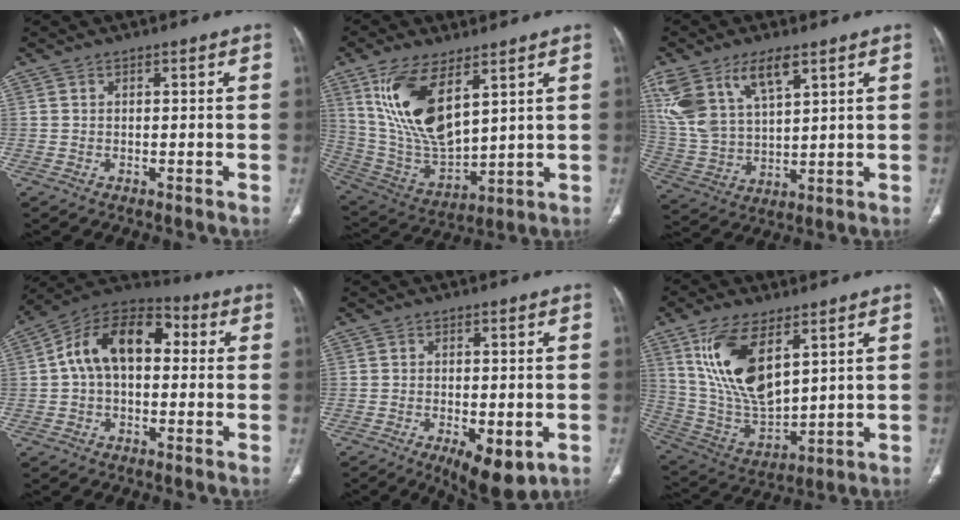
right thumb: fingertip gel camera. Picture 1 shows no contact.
{"total": 17.5, "force": [7.8, 7.7, 13.7], "torque": [-0.258, -0.032, 0.167]}
{"total": 14.7, "force": [7.9, 6.9, 10.3], "torque": [-0.207, -0.018, 0.166]}
{"total": 14.6, "force": [1.7, 9.2, 11.1], "torque": [-0.169, 0.044, 0.016]}
{"total": 9.1, "force": [-3.5, 4.0, 7.4], "torque": [-0.100, -0.008, -0.045]}
{"total": 17.1, "force": [7.5, 7.9, 13.2], "torque": [-0.245, -0.030, 0.160]}